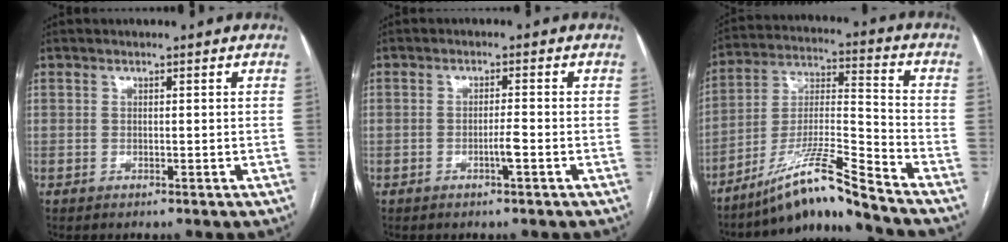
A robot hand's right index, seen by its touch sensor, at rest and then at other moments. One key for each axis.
{"total": 2.1, "fx": -0.9, "fy": 0.0, "fz": 1.9, "tx": -0.034, "ty": 0.000, "tz": -0.016}
{"total": 12.3, "fx": -10.2, "fy": -1.0, "fz": 6.7, "tx": -0.133, "ty": 0.004, "tz": -0.184}